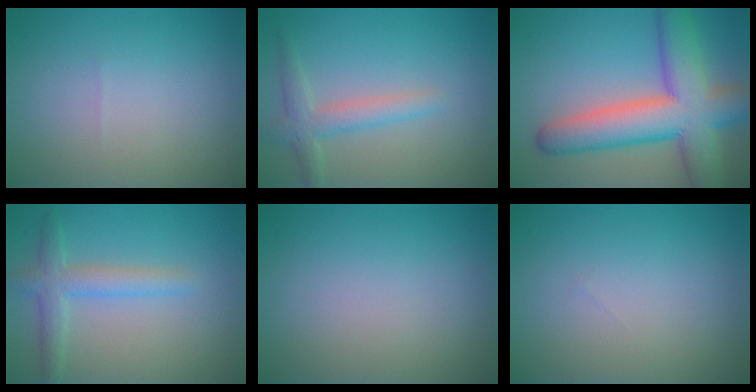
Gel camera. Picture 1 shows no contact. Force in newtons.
{"total": 2.8, "press": 2.8, "slide": 0.1}
{"total": 10.6, "press": 10.6, "slide": 0.5}
{"total": 3.0, "press": 3.0, "slide": 0.2}
{"total": 0.0}
{"total": 0.0}